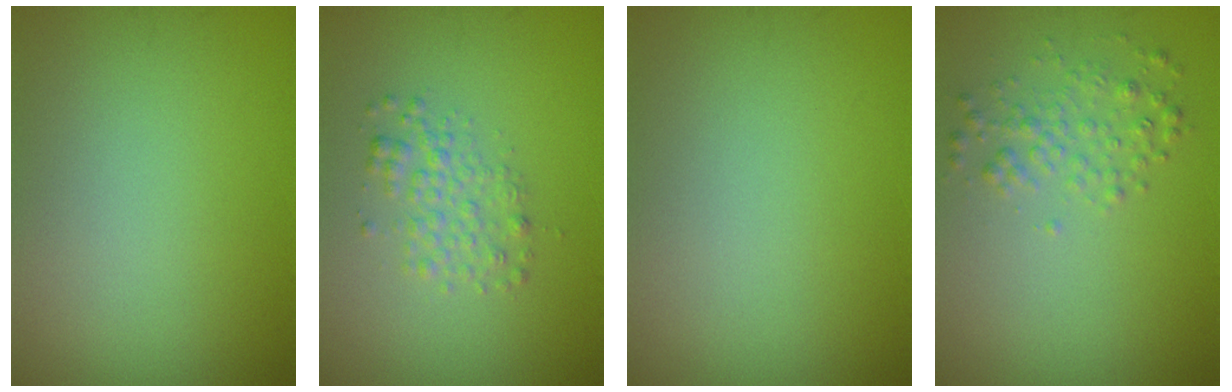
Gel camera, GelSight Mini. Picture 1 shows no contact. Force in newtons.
{"total": 2.3, "press": 2.3, "slide": 0.1}
{"total": 0.0}
{"total": 2.0, "press": 2.0, "slide": 0.1}